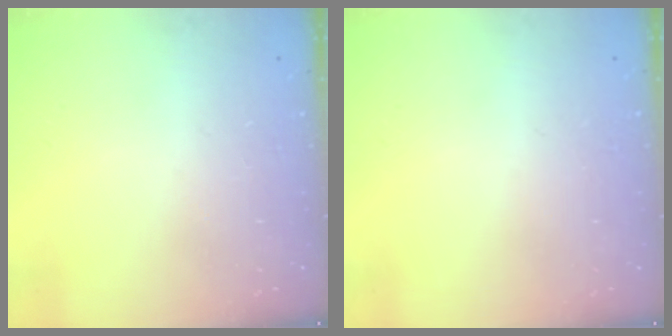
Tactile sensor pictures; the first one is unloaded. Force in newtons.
{"total": 0.0}